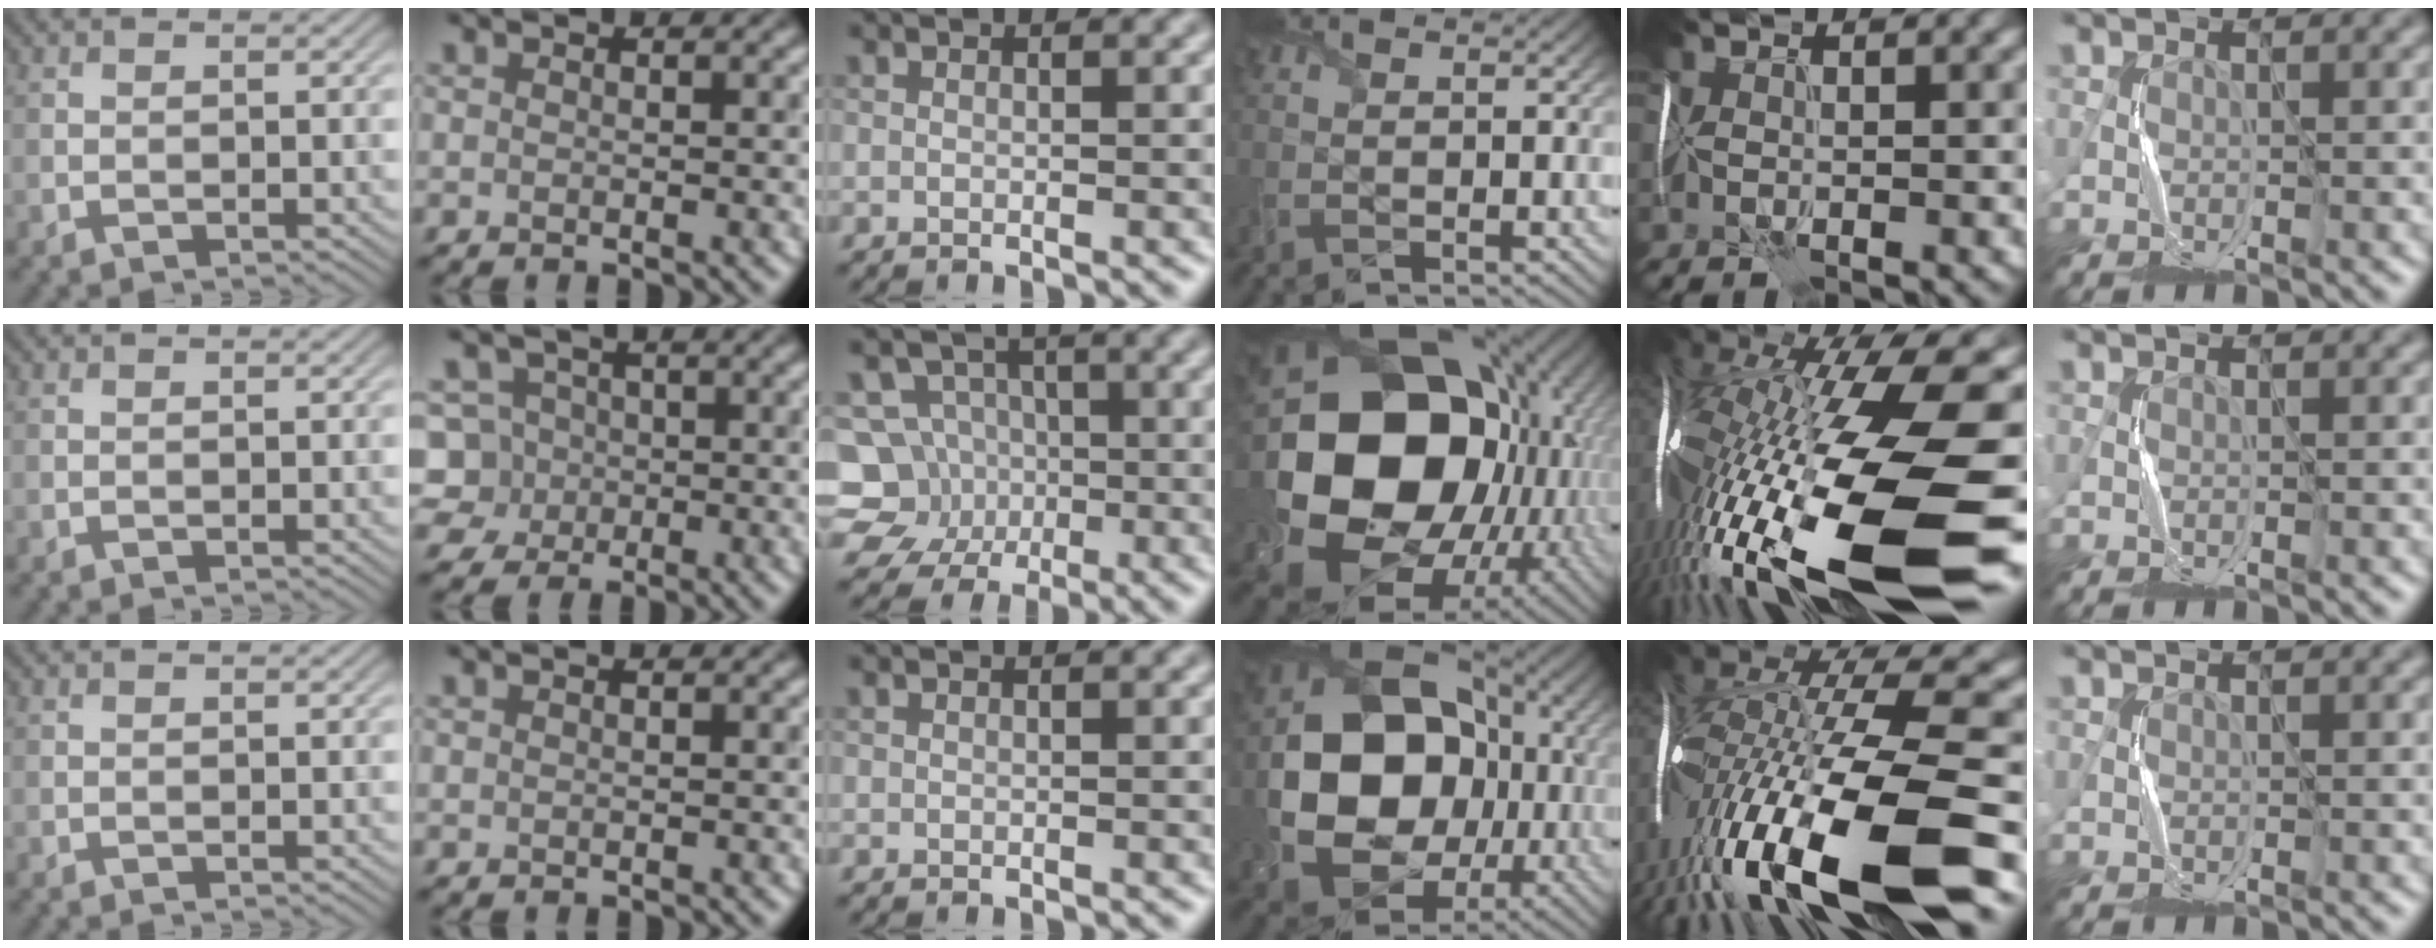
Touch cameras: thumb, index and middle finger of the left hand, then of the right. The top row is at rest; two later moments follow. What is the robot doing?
{"motion": "wrap", "object": "receipt paper"}